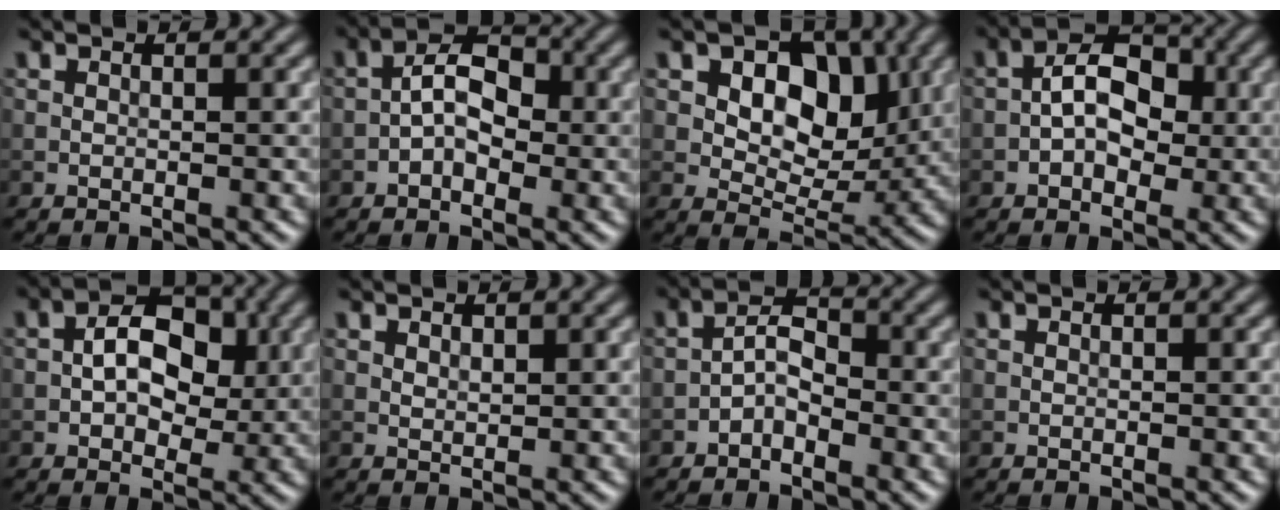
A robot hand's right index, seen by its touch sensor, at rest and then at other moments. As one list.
[{"total": 3.8, "force": [-0.9, 2.2, 2.9], "torque": [-0.044, 0.014, -0.023]}, {"total": 7.3, "force": [2.0, 4.9, 5.0], "torque": [-0.067, -0.006, 0.027]}, {"total": 4.9, "force": [-0.5, 3.1, 3.8], "torque": [-0.051, 0.012, -0.016]}, {"total": 6.8, "force": [0.5, 4.4, 5.2], "torque": [-0.071, 0.005, 0.003]}, {"total": 0.7, "force": [0.5, 0.4, 0.3], "torque": [-0.008, -0.003, 0.011]}, {"total": 2.3, "force": [-1.4, 1.1, 1.5], "torque": [-0.023, 0.013, -0.030]}, {"total": 0.0}]